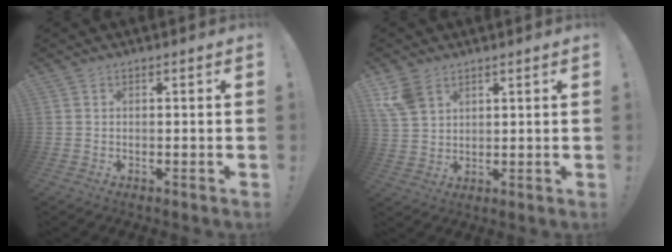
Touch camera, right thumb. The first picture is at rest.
{"total": 7.3, "force": [4.5, 4.5, 3.5], "torque": [-0.075, -0.014, 0.090]}